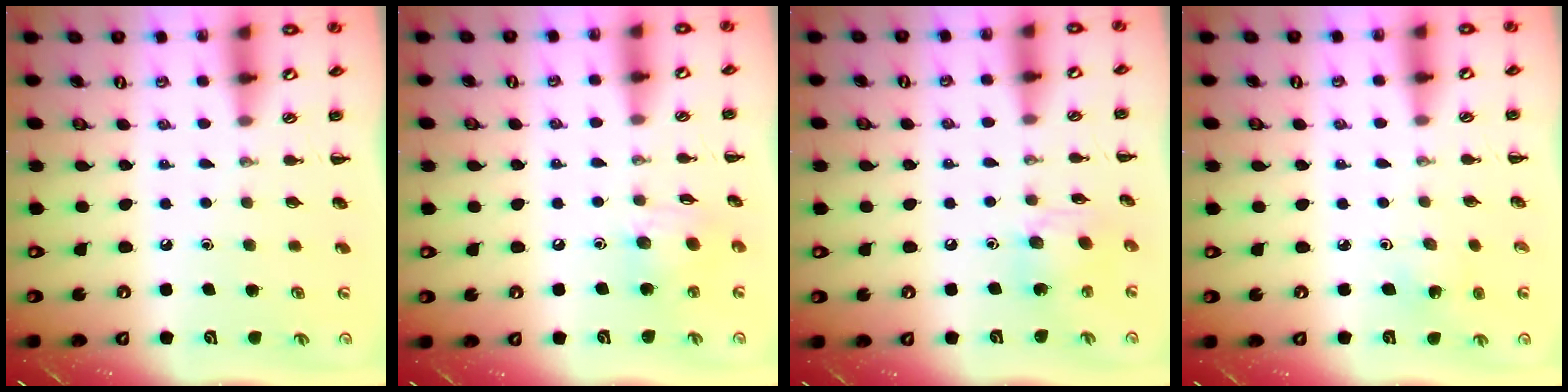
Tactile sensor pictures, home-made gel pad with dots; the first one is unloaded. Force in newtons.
{"total": 7.4, "press": 7.3, "slide": 0.9}
{"total": 6.9, "press": 6.9, "slide": 0.5}
{"total": 2.7, "press": 2.6, "slide": 0.9}